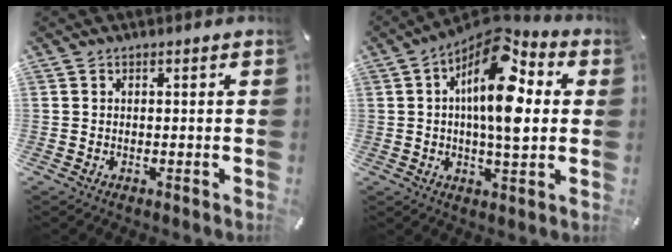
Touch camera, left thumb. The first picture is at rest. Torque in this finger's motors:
{"motor_torque": [1.02, 1.06, 2.32, -0.46, 0.60]}